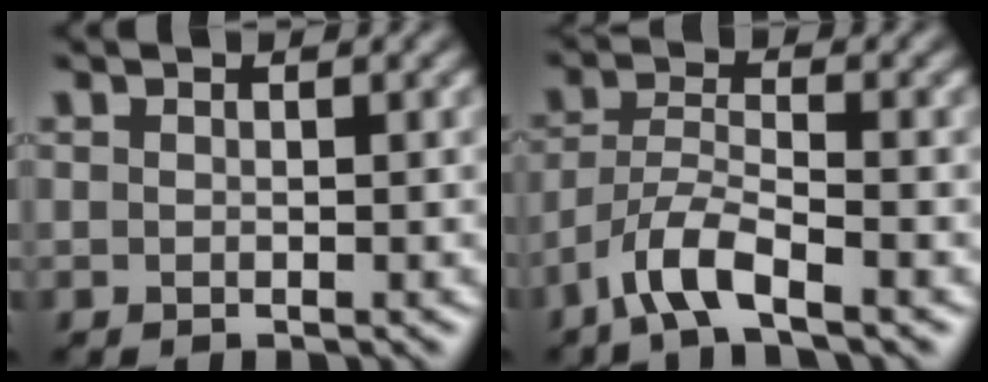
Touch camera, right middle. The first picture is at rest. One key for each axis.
{"total": 4.3, "fx": -2.9, "fy": 0.9, "fz": 2.9, "tx": -0.059, "ty": 0.003, "tz": -0.066}